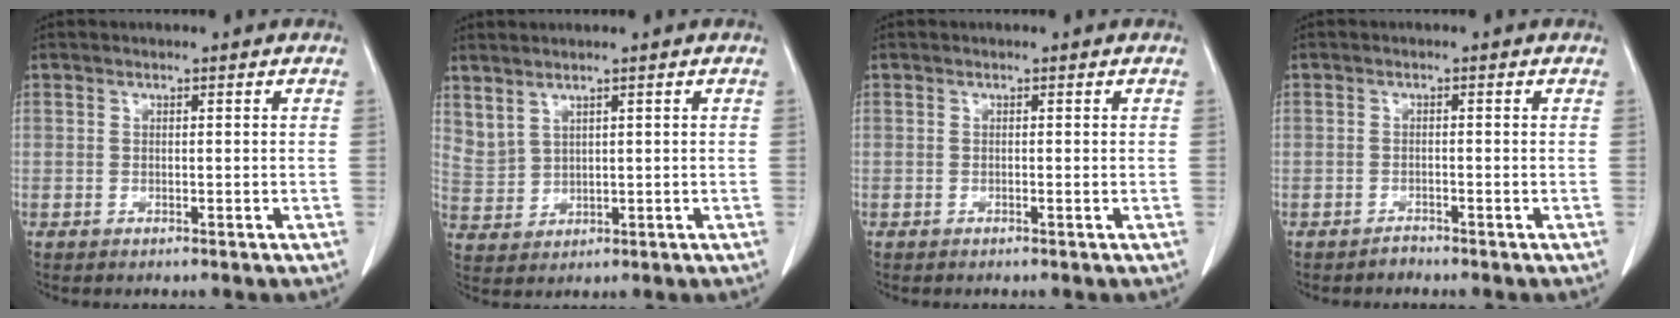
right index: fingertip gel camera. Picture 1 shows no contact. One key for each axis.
{"total": 3.4, "fx": 2.9, "fy": 1.3, "fz": 1.3, "tx": -0.031, "ty": 0.001, "tz": 0.075}
{"total": 0.0}
{"total": 0.9, "fx": -0.8, "fy": 0.3, "fz": -0.2, "tx": 0.010, "ty": 0.001, "tz": -0.015}